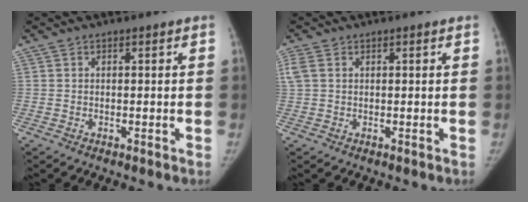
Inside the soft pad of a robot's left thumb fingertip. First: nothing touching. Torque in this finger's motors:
{"motor_torque": [-0.21, 0.87, 0.42, -0.43, 0.22]}